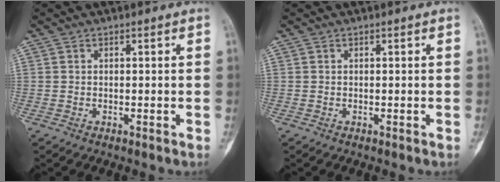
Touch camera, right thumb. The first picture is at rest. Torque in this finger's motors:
{"motor_torque": [0.50, 0.30, 0.32, -0.02, 0.09]}